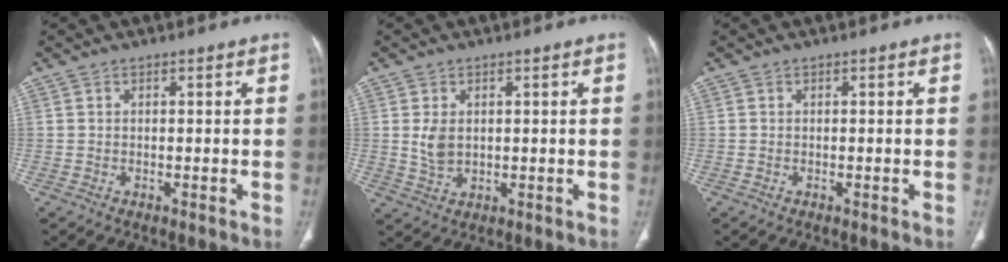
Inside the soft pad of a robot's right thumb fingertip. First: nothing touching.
{"total": 3.7, "force": [0.6, 2.5, 2.7], "torque": [-0.051, -0.008, 0.019]}
{"total": 0.0}